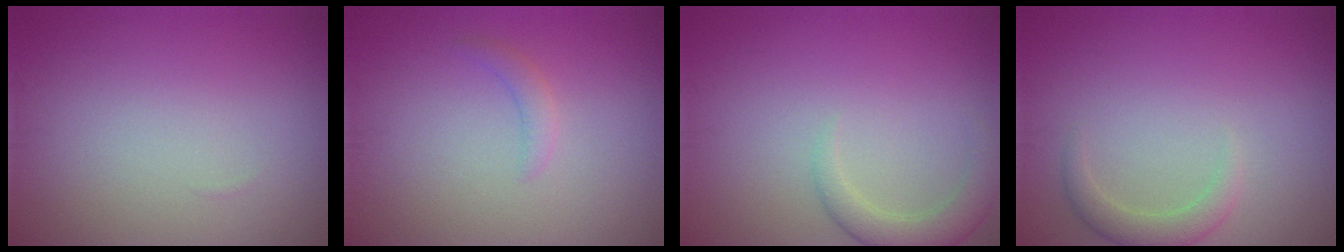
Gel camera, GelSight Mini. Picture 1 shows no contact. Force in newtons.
{"total": 1.2, "press": 1.2, "slide": 0.1}
{"total": 2.8, "press": 2.7, "slide": 0.2}
{"total": 2.0, "press": 2.0, "slide": 0.2}